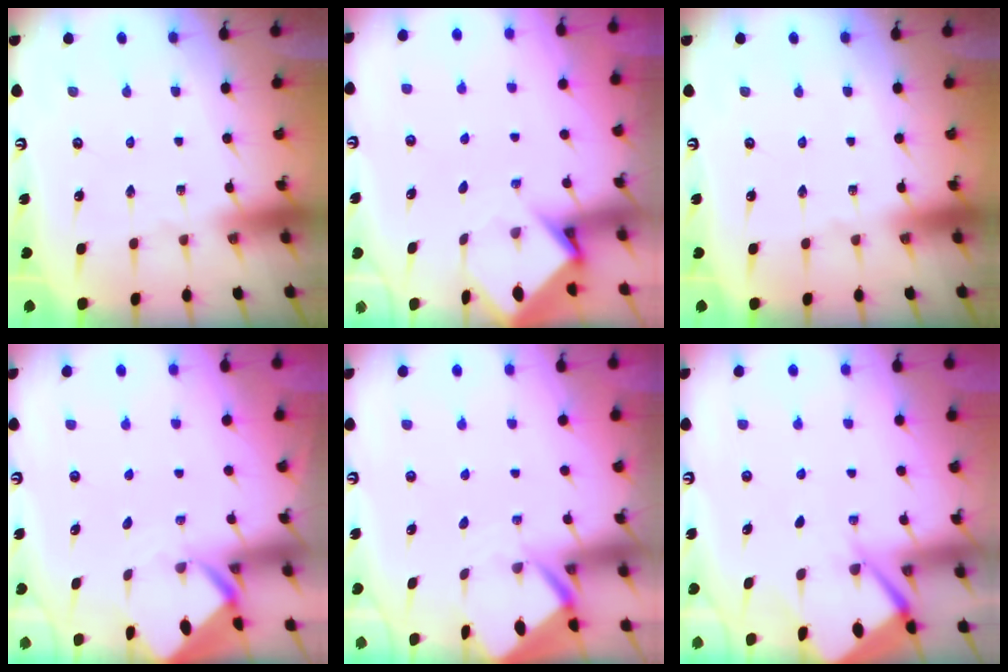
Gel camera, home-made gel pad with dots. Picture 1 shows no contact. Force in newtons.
{"total": 4.0, "press": 4.0, "slide": 0.3}
{"total": 0.0}
{"total": 2.8, "press": 2.8, "slide": 0.1}
{"total": 3.3, "press": 3.3, "slide": 0.3}
{"total": 5.5, "press": 5.5, "slide": 0.7}